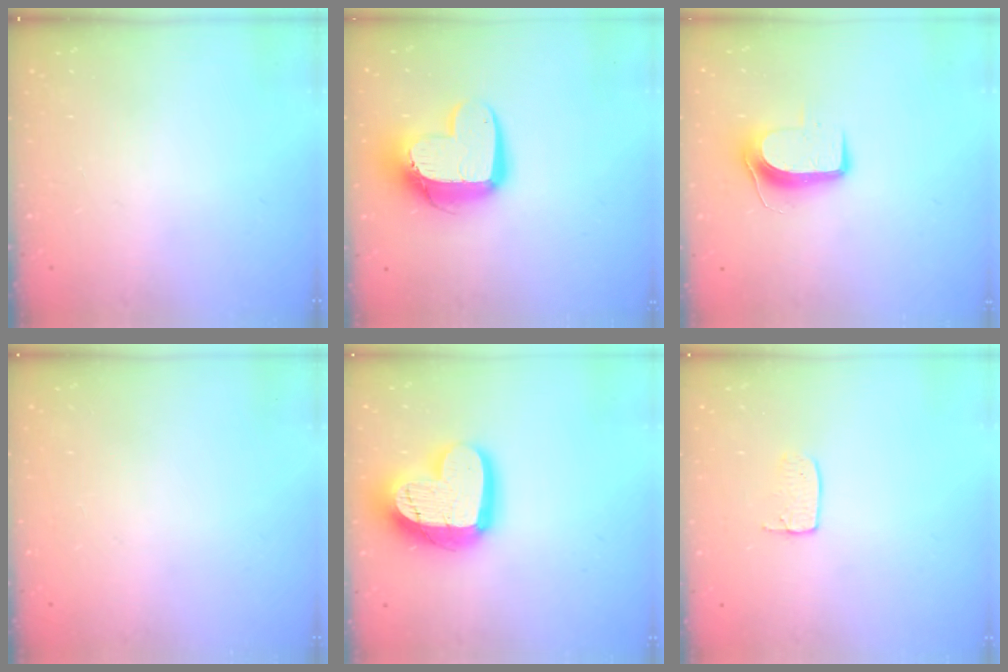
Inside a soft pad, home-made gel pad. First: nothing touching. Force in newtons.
{"total": 13.7, "press": 13.7, "slide": 1.2}
{"total": 9.3, "press": 9.3, "slide": 1.1}
{"total": 0.0}
{"total": 19.9, "press": 19.9, "slide": 1.5}
{"total": 3.6, "press": 3.6, "slide": 0.2}